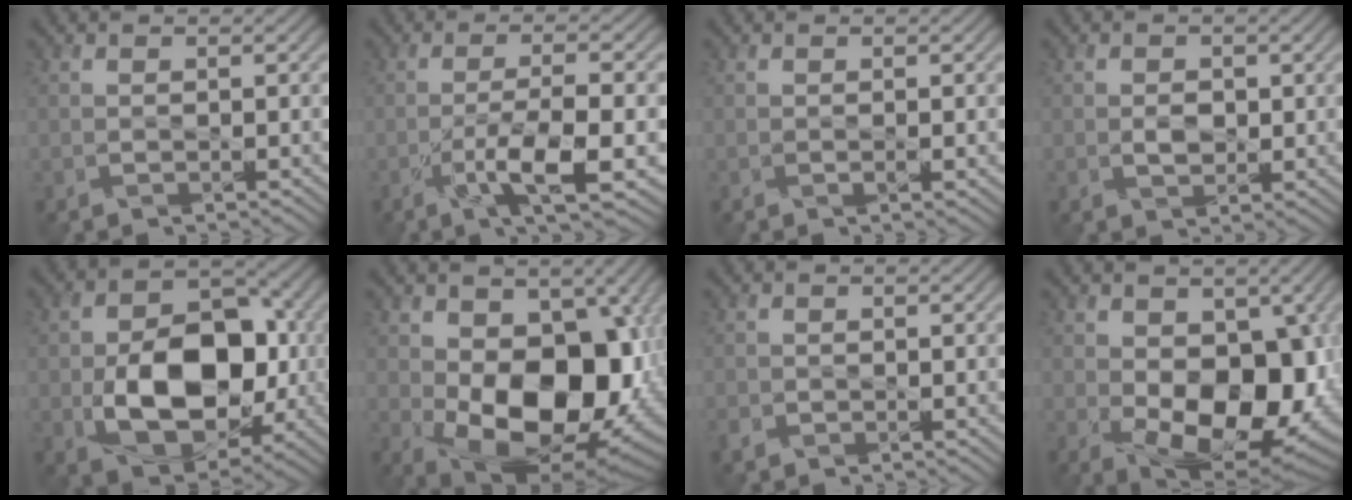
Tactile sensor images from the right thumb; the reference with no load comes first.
{"total": 7.4, "force": [-3.0, 1.2, 6.6], "torque": [-0.122, 0.007, -0.057]}
{"total": 0.5, "force": [-0.1, 0.0, 0.5], "torque": [-0.008, 0.001, -0.002]}
{"total": 2.0, "force": [-0.2, 1.5, 1.3], "torque": [-0.029, -0.004, -0.007]}
{"total": 13.2, "force": [-2.2, 8.7, 9.7], "torque": [-0.155, -0.003, -0.034]}
{"total": 16.5, "force": [-1.6, 10.4, 12.8], "torque": [-0.197, -0.042, -0.022]}
{"total": 1.3, "force": [-0.8, 0.9, 0.3], "torque": [-0.008, -0.005, -0.021]}
{"total": 15.0, "force": [-2.4, 9.0, 11.8], "torque": [-0.189, -0.032, -0.030]}